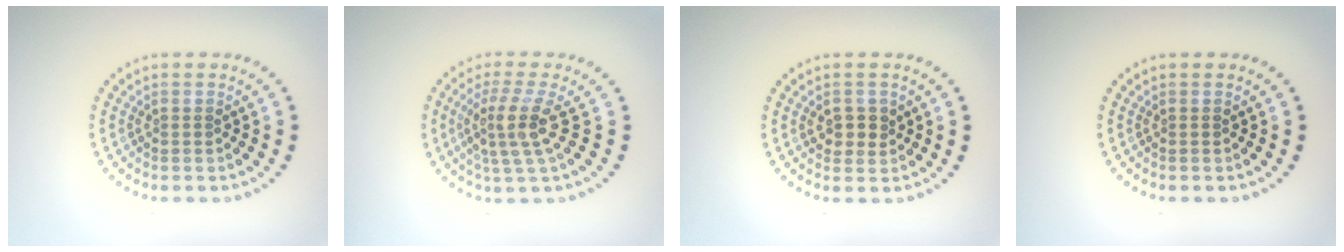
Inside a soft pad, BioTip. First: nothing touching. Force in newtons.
{"total": 3.7, "press": 2.7, "slide": 2.6}
{"total": 2.1, "press": 2.1, "slide": 0.6}
{"total": 0.0}